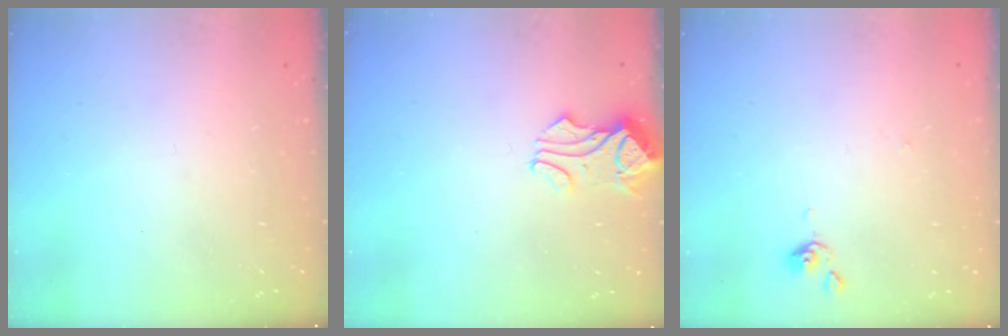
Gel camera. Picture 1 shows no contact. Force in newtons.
{"total": 0.6, "press": 0.2, "slide": 0.6}
{"total": 0.0}